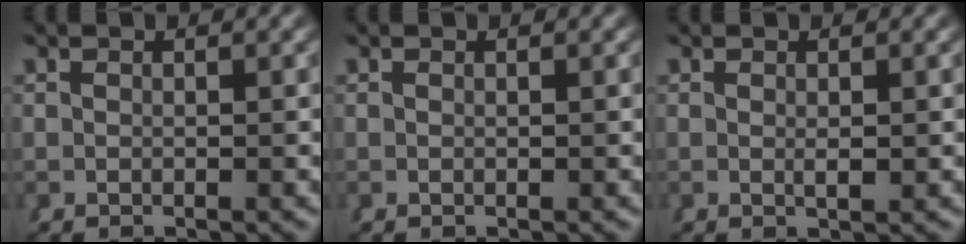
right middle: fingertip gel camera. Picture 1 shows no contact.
{"total": 0.0}
{"total": 0.7, "force": [0.1, -0.2, 0.7], "torque": [-0.009, -0.008, 0.006]}